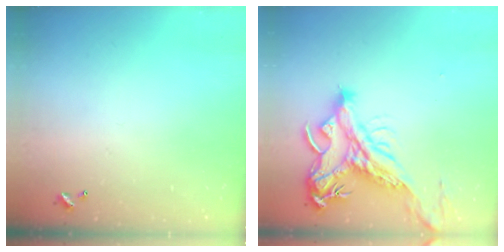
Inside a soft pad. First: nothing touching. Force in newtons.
{"total": 5.9, "press": 5.6, "slide": 1.9}